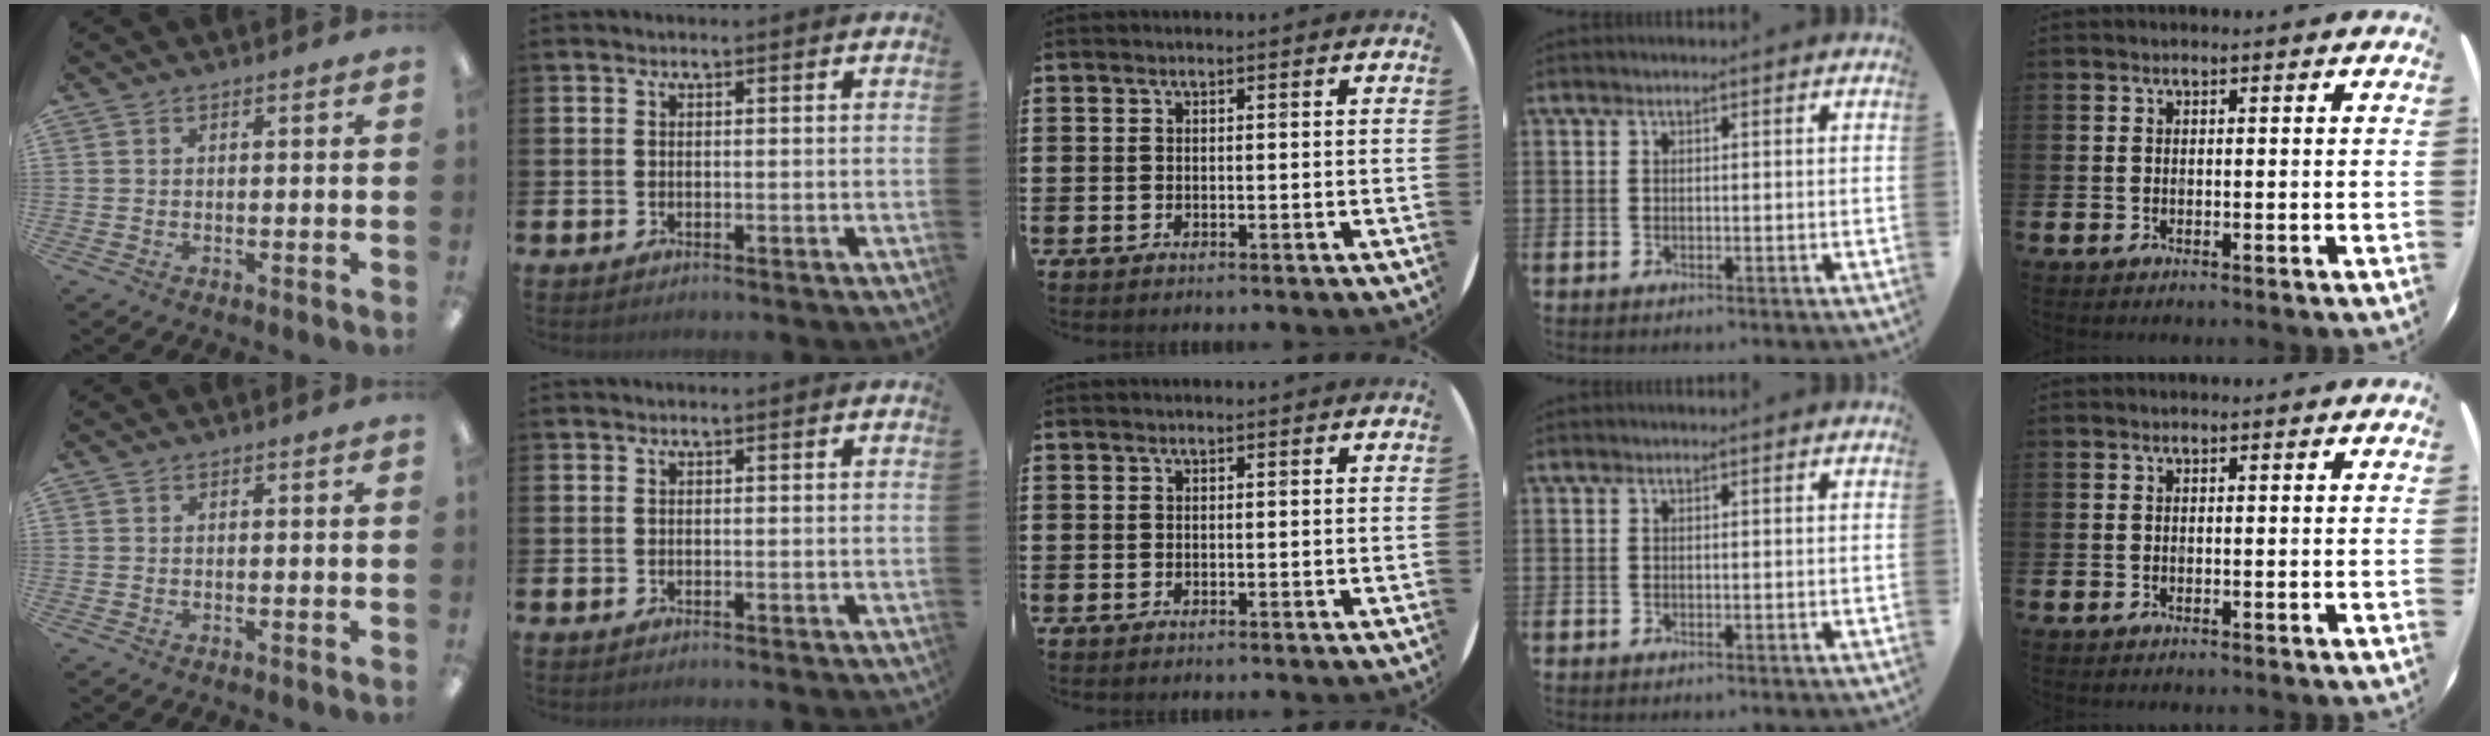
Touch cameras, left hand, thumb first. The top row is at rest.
{}